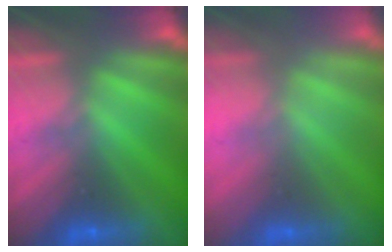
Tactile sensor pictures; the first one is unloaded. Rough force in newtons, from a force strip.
{"total": 2.6}